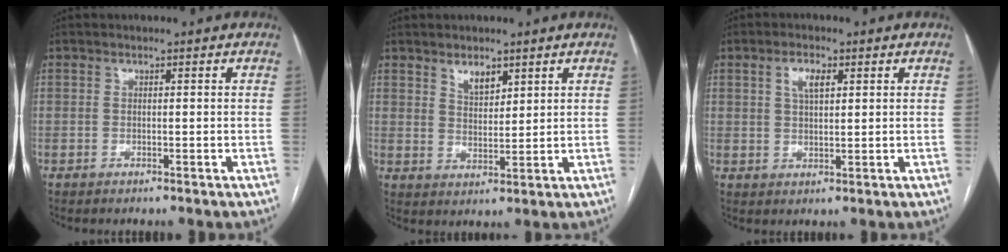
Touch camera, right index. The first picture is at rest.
{"total": 3.9, "force": [2.5, 1.9, 2.2], "torque": [-0.039, -0.002, 0.051]}
{"total": 3.8, "force": [1.5, 1.7, 3.1], "torque": [-0.059, 0.005, 0.029]}